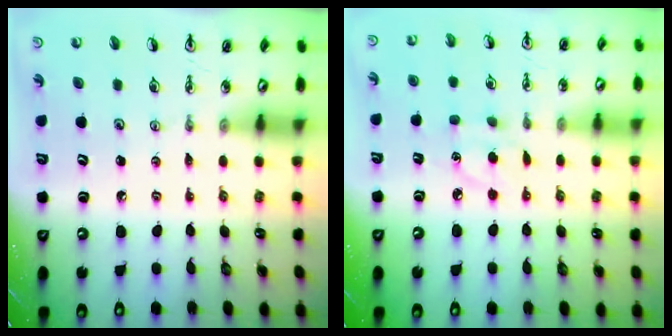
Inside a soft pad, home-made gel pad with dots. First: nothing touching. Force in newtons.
{"total": 6.3, "press": 6.3, "slide": 0.6}